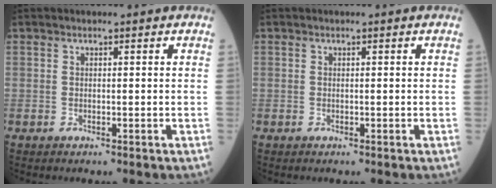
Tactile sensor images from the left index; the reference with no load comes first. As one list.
[{"total": 0.0}]